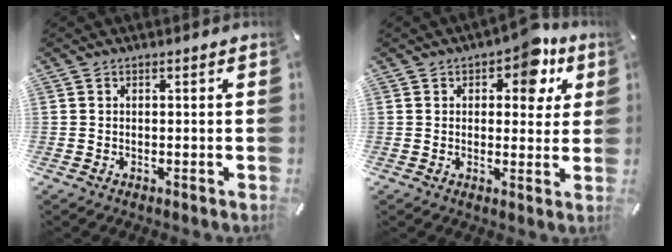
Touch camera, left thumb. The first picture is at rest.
{"total": 9.1, "force": [4.8, 5.3, 5.6], "torque": [-0.061, -0.020, 0.077]}